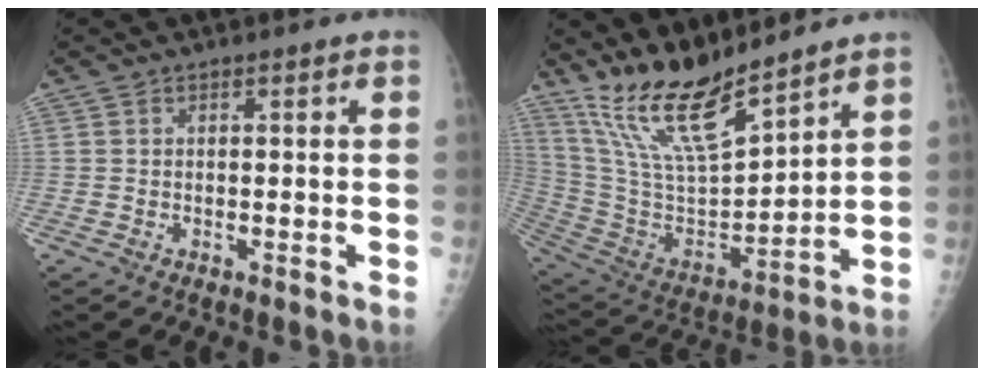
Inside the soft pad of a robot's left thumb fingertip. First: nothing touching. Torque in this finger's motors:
{"motor_torque": [0.48, 0.34, 1.41, -1.36, 0.15]}